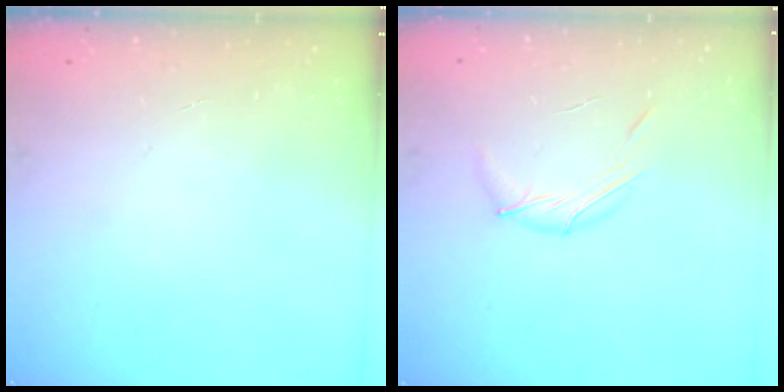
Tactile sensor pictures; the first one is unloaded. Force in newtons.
{"total": 6.2, "press": 6.0, "slide": 1.3}